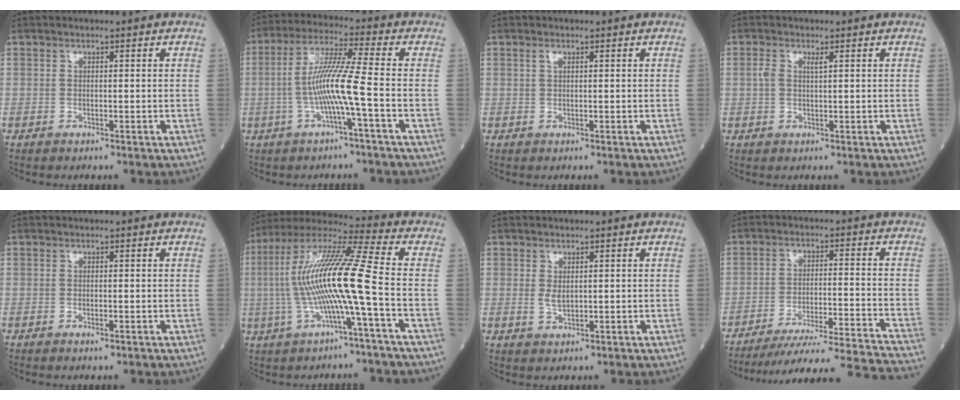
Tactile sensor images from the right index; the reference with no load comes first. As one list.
[{"total": 8.6, "force": [-2.0, -1.0, 8.3], "torque": [-0.167, 0.010, -0.041]}, {"total": 0.8, "force": [0.4, 0.2, 0.6], "torque": [-0.018, 0.003, 0.007]}, {"total": 2.3, "force": [0.8, 0.8, 2.0], "torque": [-0.051, 0.012, 0.017]}, {"total": 0.7, "force": [-0.3, 0.1, 0.6], "torque": [-0.013, -0.004, -0.003]}, {"total": 15.1, "force": [-2.1, -0.5, 14.9], "torque": [-0.297, 0.019, -0.050]}, {"total": 1.7, "force": [0.4, 0.9, 1.4], "torque": [-0.025, -0.004, 0.011]}, {"total": 22.1, "force": [-20.6, -2.8, 7.4], "torque": [-0.068, -0.044, -0.288]}]